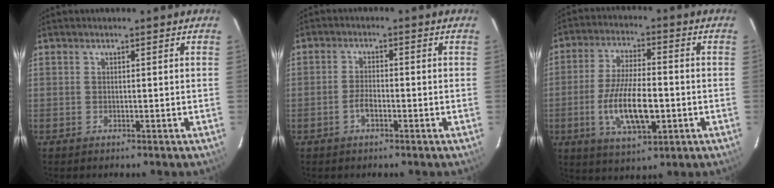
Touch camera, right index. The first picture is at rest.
{"total": 3.2, "force": [-1.4, 1.4, 2.5], "torque": [-0.055, 0.003, -0.026]}
{"total": 12.5, "force": [-3.1, 4.5, 11.2], "torque": [-0.223, -0.008, -0.052]}